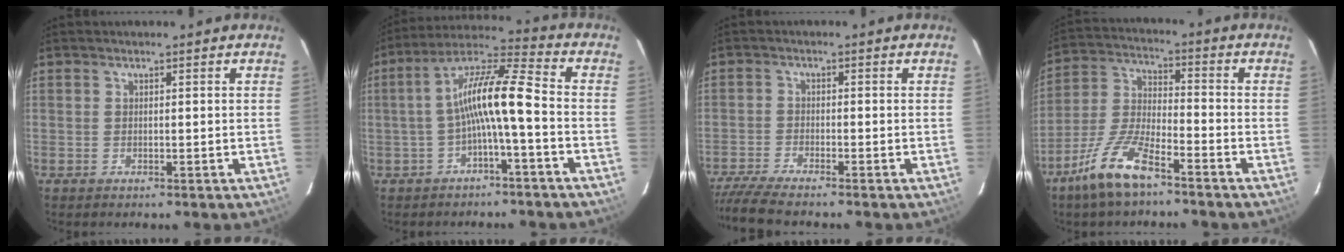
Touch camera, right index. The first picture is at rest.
{"total": 10.0, "force": [-2.3, 1.0, 9.7], "torque": [-0.199, 0.023, -0.046]}
{"total": 8.1, "force": [-7.2, 0.4, 3.7], "torque": [-0.106, -0.024, -0.133]}
{"total": 11.7, "force": [-8.1, 3.0, 7.8], "torque": [-0.176, -0.005, -0.158]}